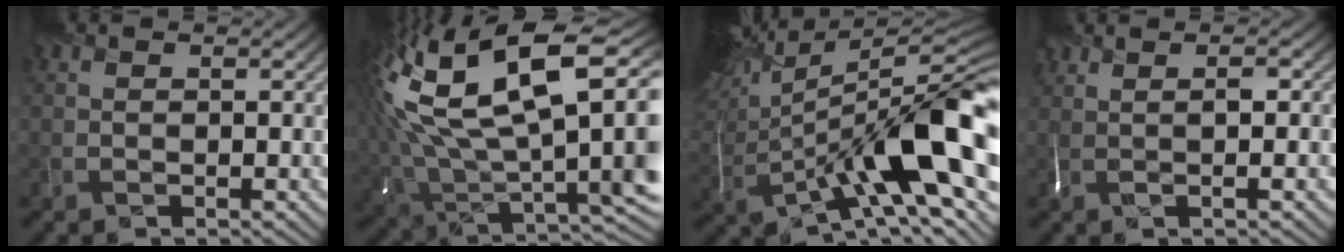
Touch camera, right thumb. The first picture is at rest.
{"total": 19.7, "force": [4.7, 10.3, 16.1], "torque": [-0.328, -0.009, 0.106]}
{"total": 17.9, "force": [0.4, 7.0, 16.5], "torque": [-0.272, -0.009, 0.013]}
{"total": 2.1, "force": [0.6, 0.3, 2.0], "torque": [-0.041, 0.003, 0.005]}